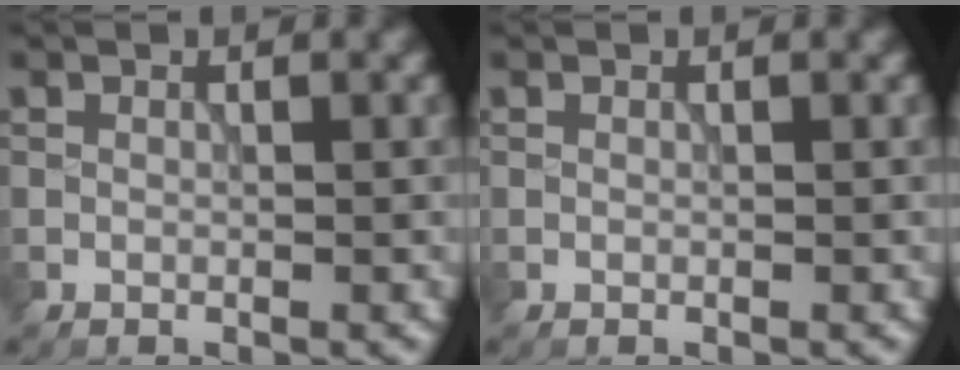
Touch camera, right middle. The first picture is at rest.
{"total": 0.0}